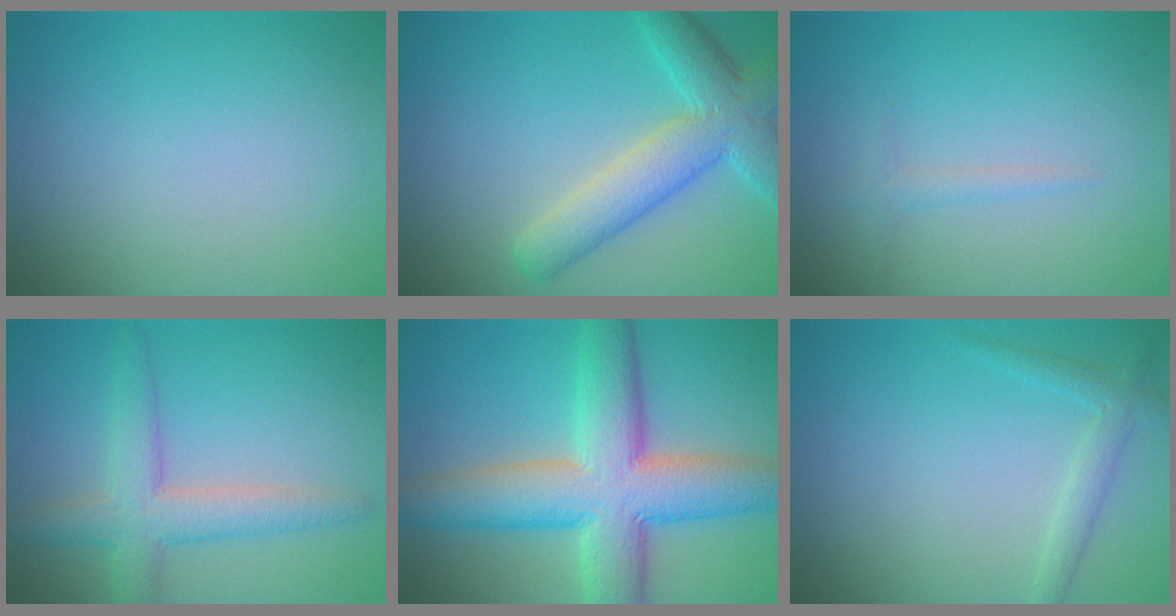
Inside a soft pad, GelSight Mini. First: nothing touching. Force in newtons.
{"total": 6.1, "press": 6.1, "slide": 0.3}
{"total": 0.8, "press": 0.8, "slide": 0.1}
{"total": 4.5, "press": 4.5, "slide": 0.2}
{"total": 10.8, "press": 10.8, "slide": 0.4}
{"total": 1.8, "press": 1.8, "slide": 0.0}